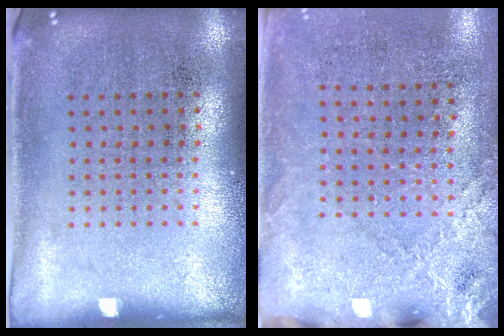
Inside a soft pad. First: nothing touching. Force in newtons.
{"total": 2.5, "press": 2.2, "slide": 1.2}